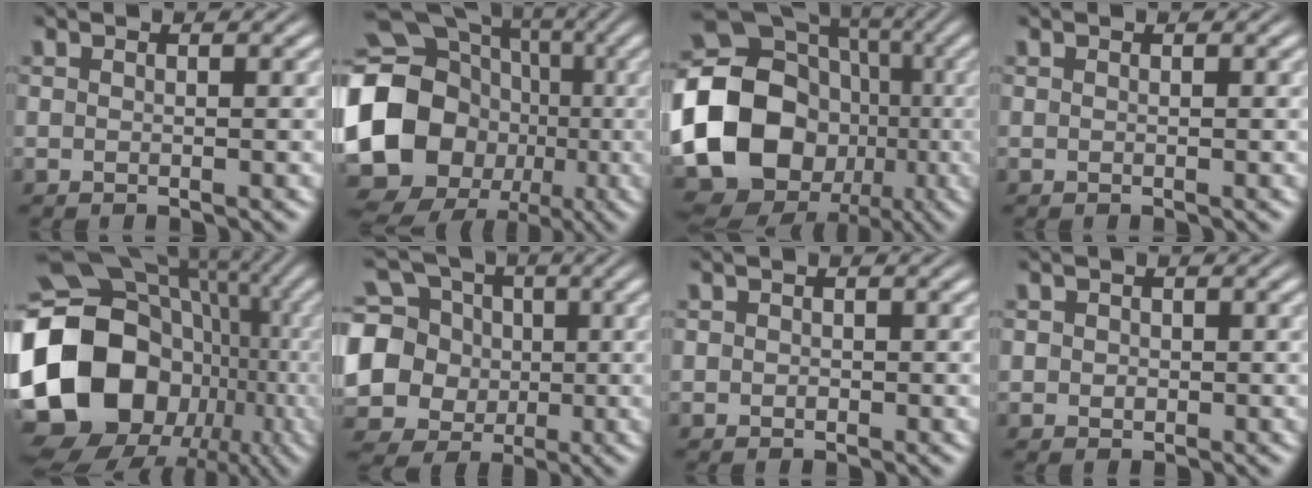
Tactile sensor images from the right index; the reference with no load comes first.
{"total": 20.9, "force": [-2.5, 18.0, 10.4], "torque": [-0.246, -0.068, -0.034]}
{"total": 22.6, "force": [-3.7, 19.1, 11.5], "torque": [-0.273, -0.073, -0.052]}
{"total": 0.0}
{"total": 22.1, "force": [-3.2, 16.8, 14.1], "torque": [-0.288, -0.070, -0.029]}
{"total": 16.2, "force": [-0.8, 14.9, 6.3], "torque": [-0.177, -0.061, -0.013]}
{"total": 0.9, "force": [-0.1, 0.9, 0.2], "torque": [-0.011, -0.007, 0.003]}
{"total": 1.6, "force": [0.0, 1.5, 0.5], "torque": [-0.018, -0.008, 0.004]}